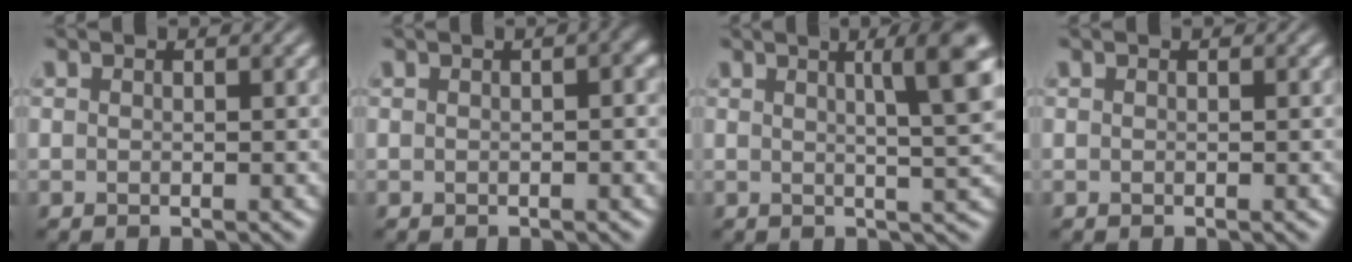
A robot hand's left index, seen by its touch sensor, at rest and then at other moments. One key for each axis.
{"total": 1.5, "fx": 0.1, "fy": 0.3, "fz": 1.5, "tx": -0.019, "ty": 0.007, "tz": 0.005}
{"total": 6.4, "fx": 2.2, "fy": 1.4, "fz": 5.9, "tx": -0.051, "ty": 0.012, "tz": 0.027}
{"total": 0.0}